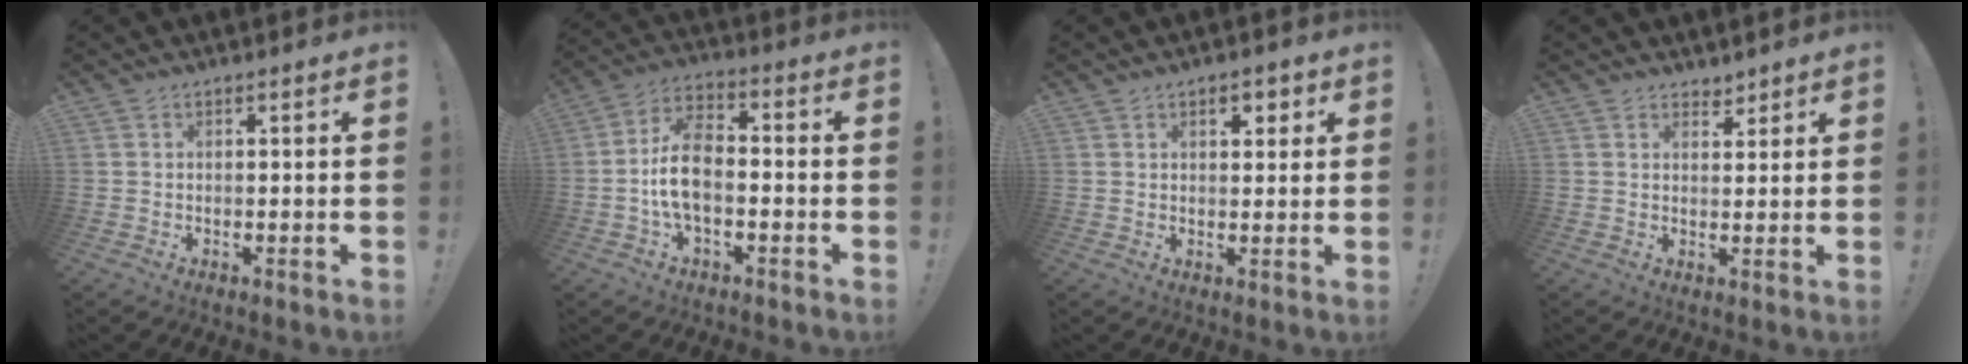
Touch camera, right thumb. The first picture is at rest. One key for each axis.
{"total": 11.1, "fx": -2.5, "fy": 6.2, "fz": 8.9, "tx": -0.176, "ty": 0.012, "tz": -0.045}
{"total": 3.3, "fx": 1.7, "fy": 2.1, "fz": 2.0, "tx": -0.017, "ty": -0.004, "tz": 0.023}
{"total": 3.0, "fx": 2.5, "fy": 1.5, "fz": 0.4, "tx": 0.013, "ty": -0.021, "tz": 0.043}